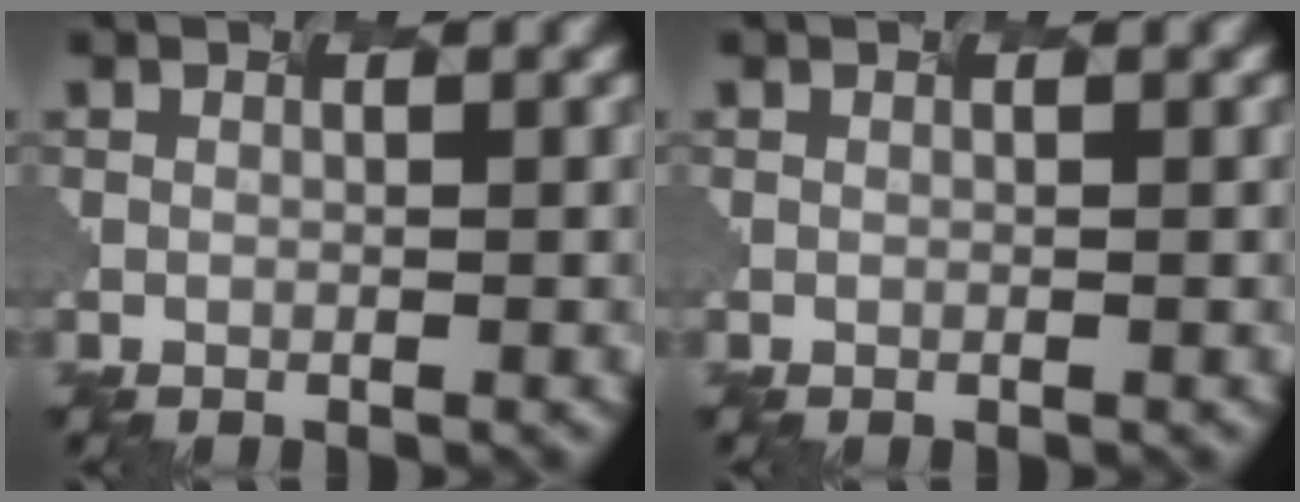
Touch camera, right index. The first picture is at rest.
{"total": 0.0}